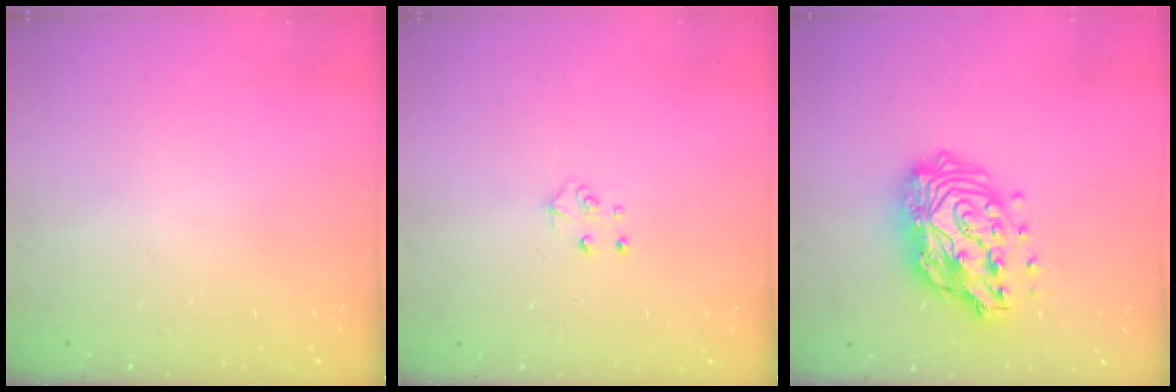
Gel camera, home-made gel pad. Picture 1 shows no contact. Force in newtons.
{"total": 4.5, "press": 4.4, "slide": 0.4}
{"total": 16.8, "press": 16.7, "slide": 1.6}